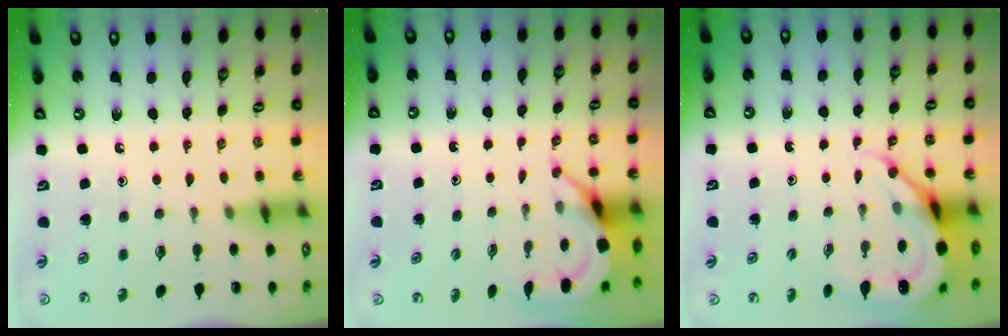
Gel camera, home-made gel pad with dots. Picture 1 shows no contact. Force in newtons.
{"total": 3.8, "press": 3.8, "slide": 0.1}
{"total": 8.7, "press": 8.6, "slide": 1.0}